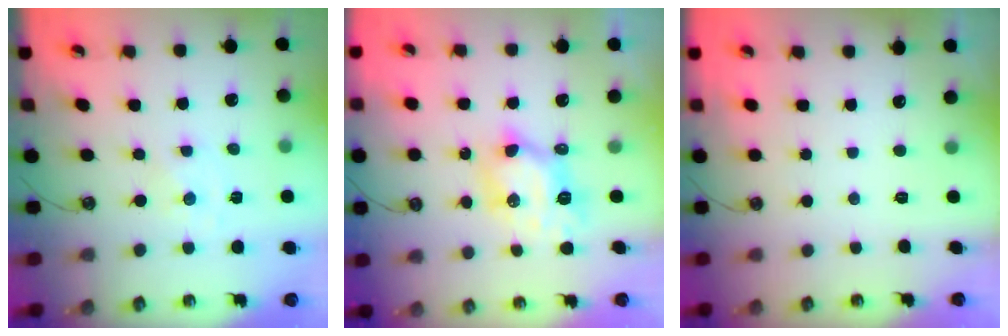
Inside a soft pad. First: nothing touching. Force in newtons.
{"total": 7.2, "press": 7.2, "slide": 0.6}
{"total": 0.0}